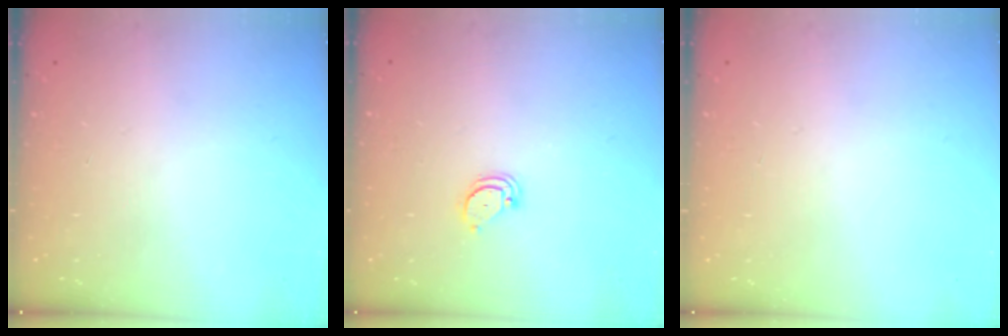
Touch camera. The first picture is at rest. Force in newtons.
{"total": 2.1, "press": 2.1, "slide": 0.1}
{"total": 0.0}